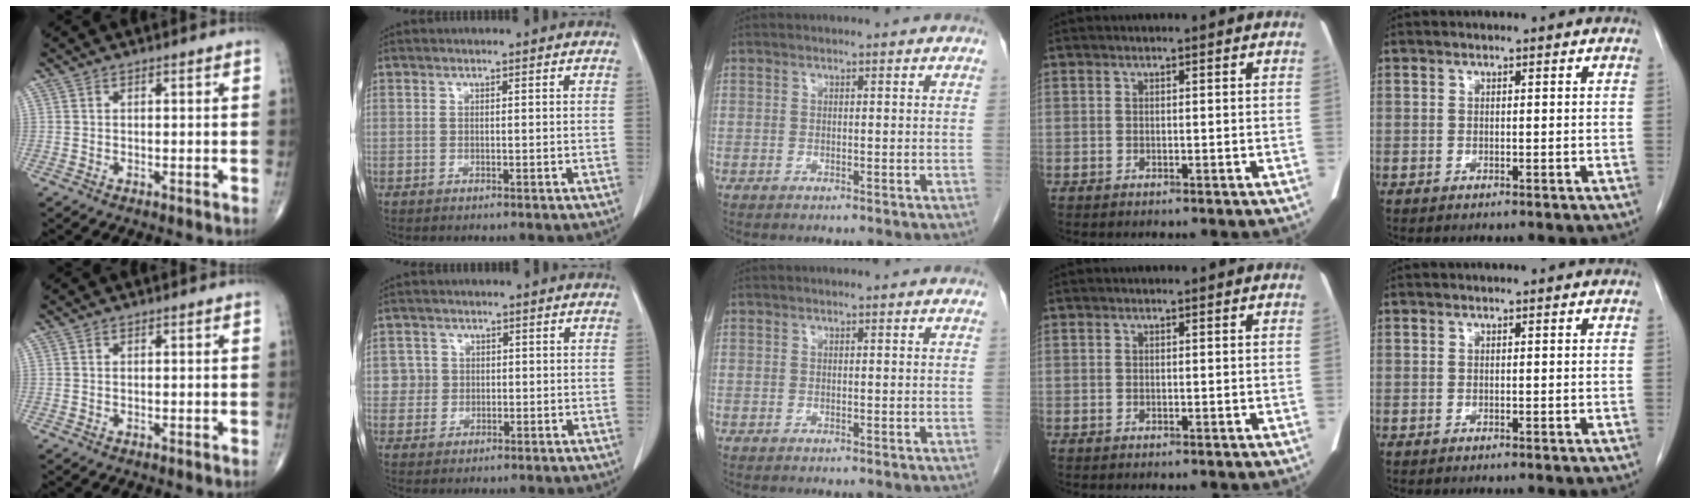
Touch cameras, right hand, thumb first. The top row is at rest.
{"index": {"total": 2.9, "force": [0.4, 2.8, -0.3], "torque": [0.020, 0.008, 0.006]}}